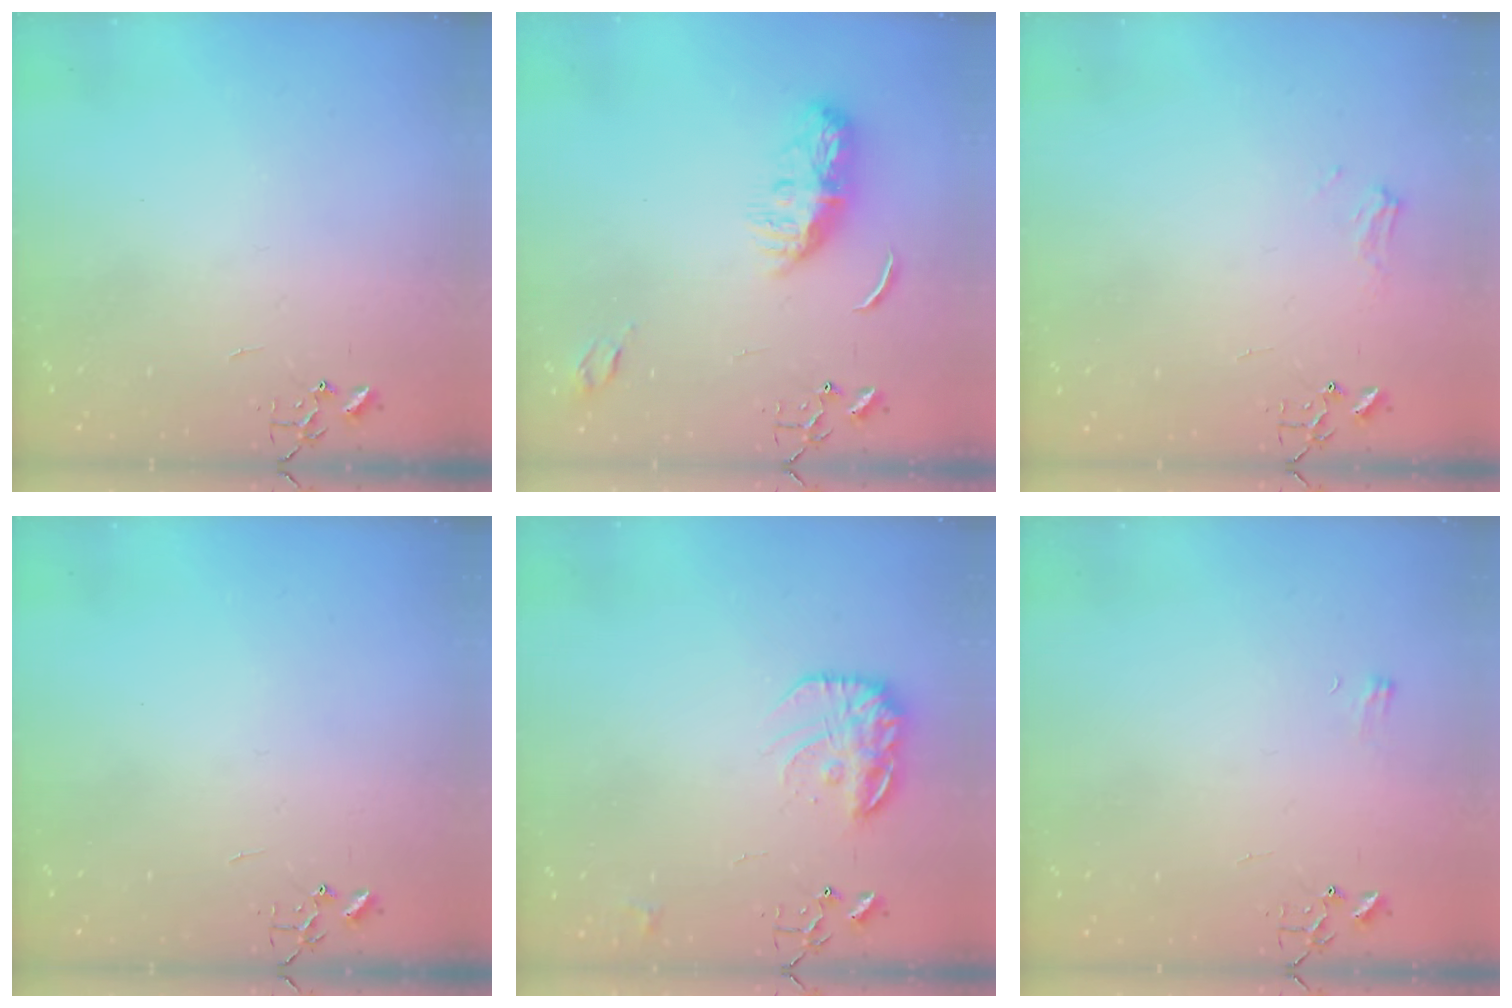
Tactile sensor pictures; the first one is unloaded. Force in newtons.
{"total": 9.4, "press": 9.4, "slide": 0.4}
{"total": 6.7, "press": 6.7, "slide": 0.7}
{"total": 0.0}
{"total": 14.8, "press": 14.8, "slide": 0.8}
{"total": 4.7, "press": 4.7, "slide": 0.5}